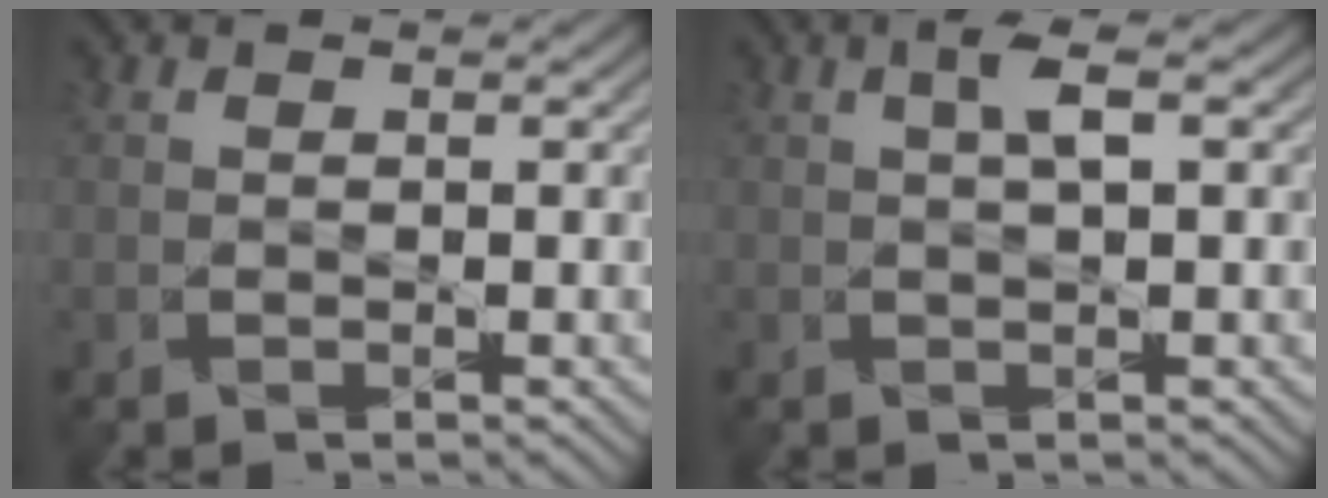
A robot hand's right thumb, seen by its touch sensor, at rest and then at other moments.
{"total": 2.5, "force": [0.8, 0.1, 2.4], "torque": [-0.054, 0.011, 0.014]}